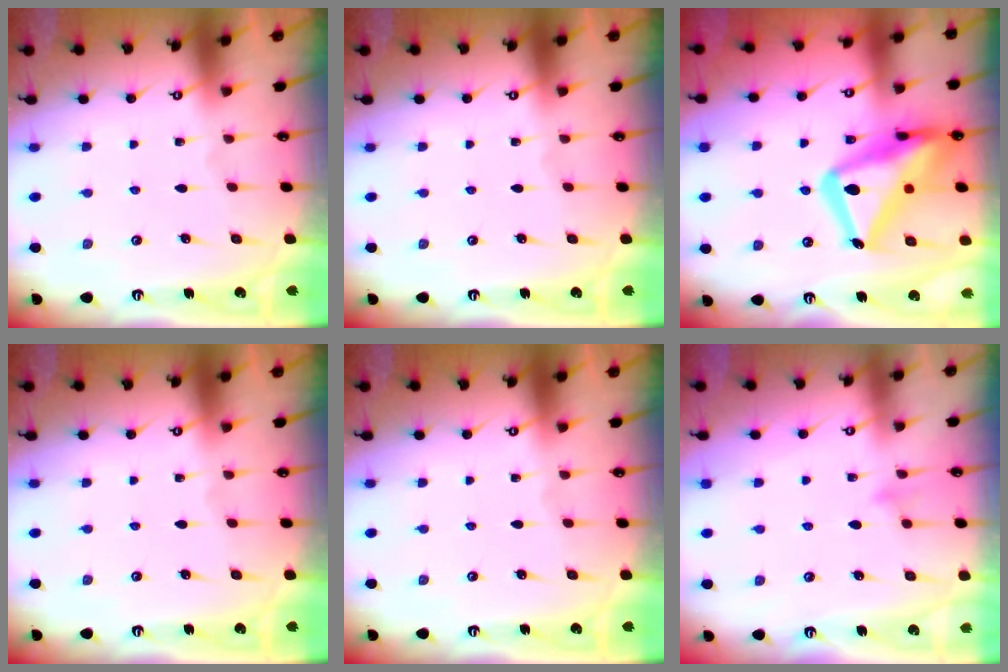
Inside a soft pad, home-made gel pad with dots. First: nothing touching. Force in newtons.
{"total": 0.0}
{"total": 24.5, "press": 24.4, "slide": 2.0}
{"total": 0.0}
{"total": 0.0}
{"total": 7.5, "press": 7.5, "slide": 0.6}